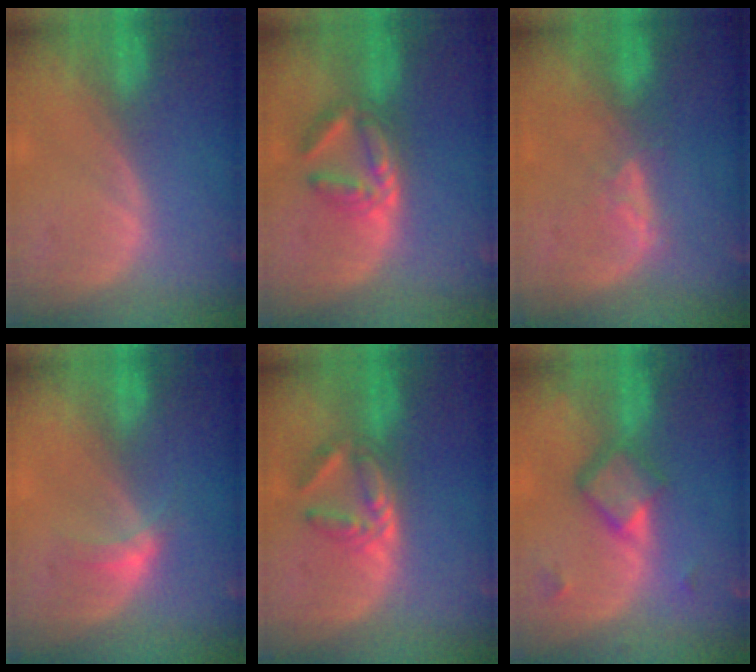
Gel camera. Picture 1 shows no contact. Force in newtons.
{"total": 6.2, "press": 5.7, "slide": 2.5}
{"total": 2.6, "press": 2.5, "slide": 0.8}
{"total": 2.6, "press": 2.2, "slide": 1.4}
{"total": 5.9, "press": 5.0, "slide": 3.3}
{"total": 5.9, "press": 5.0, "slide": 3.0}